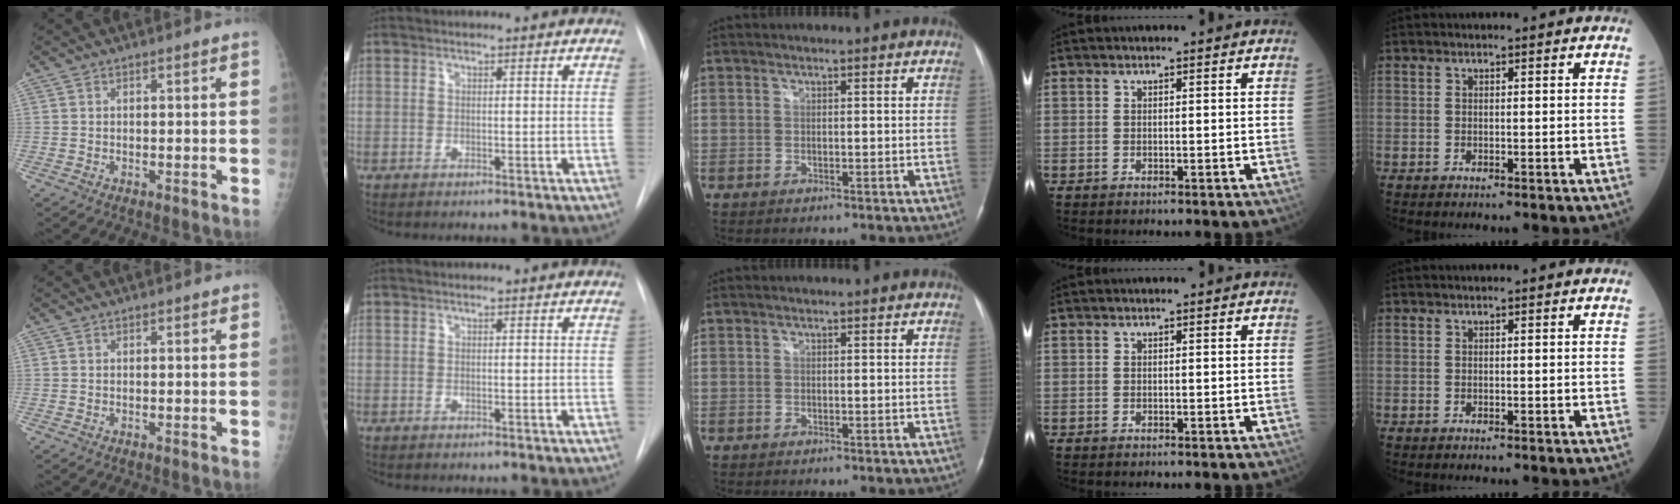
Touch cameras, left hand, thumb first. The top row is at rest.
{}